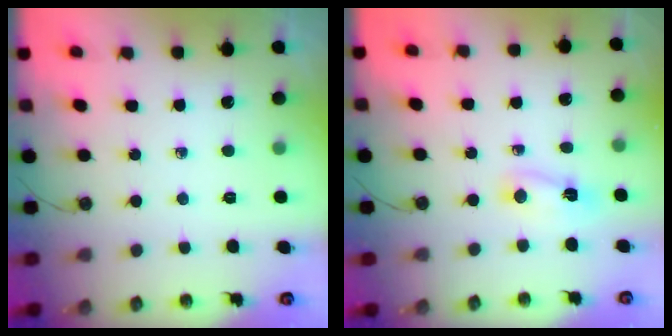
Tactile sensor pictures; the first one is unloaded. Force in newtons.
{"total": 2.8, "press": 2.7, "slide": 0.6}